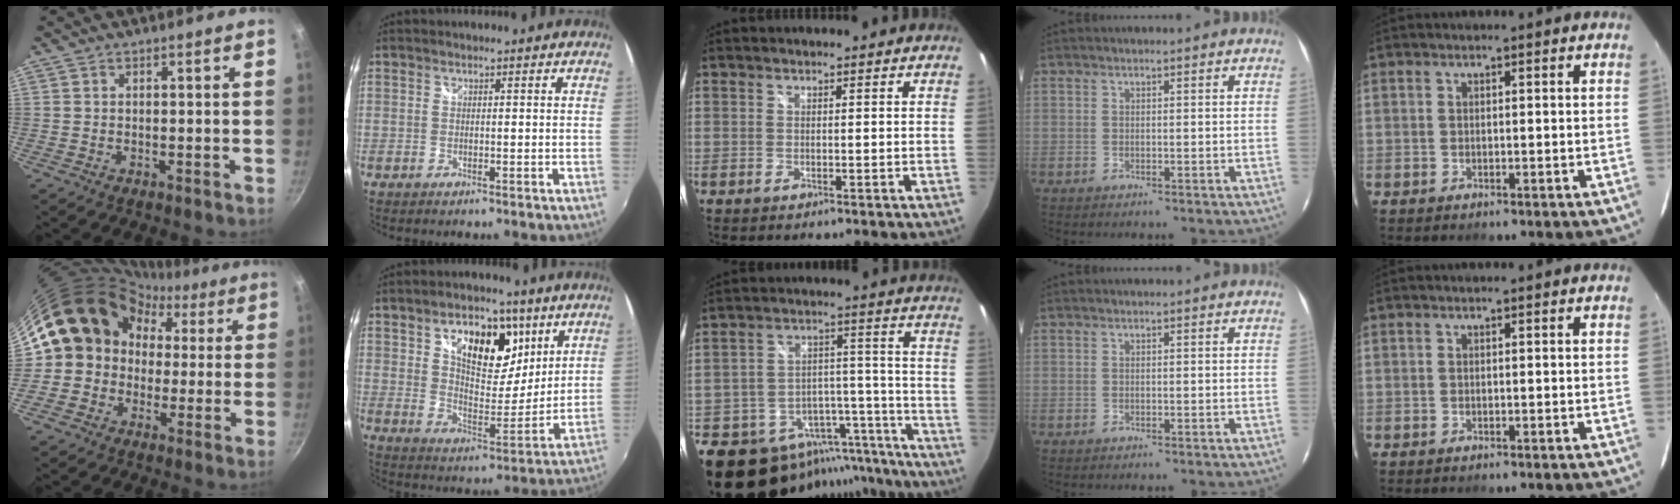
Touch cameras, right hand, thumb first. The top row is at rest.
{"thumb": {"total": 16.6, "force": [2.5, 14.7, 7.4], "torque": [-0.090, 0.052, 0.028]}, "index": {"total": 15.5, "force": [7.5, 8.7, 10.3], "torque": [-0.165, 0.011, 0.122]}, "middle": {"total": 21.1, "force": [-17.9, 9.6, 5.8], "torque": [-0.105, 0.051, -0.240]}}